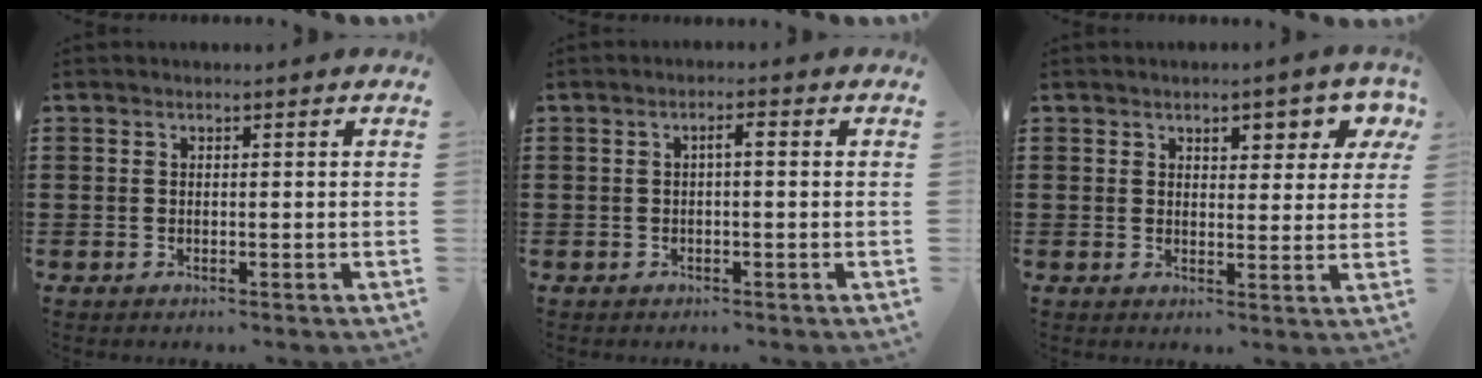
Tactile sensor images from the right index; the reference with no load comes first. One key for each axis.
{"total": 1.6, "fx": 0.0, "fy": 0.3, "fz": 1.6, "tx": -0.031, "ty": 0.004, "tz": -0.003}
{"total": 4.4, "fx": 2.6, "fy": 2.3, "fz": 2.8, "tx": -0.033, "ty": -0.001, "tz": 0.036}